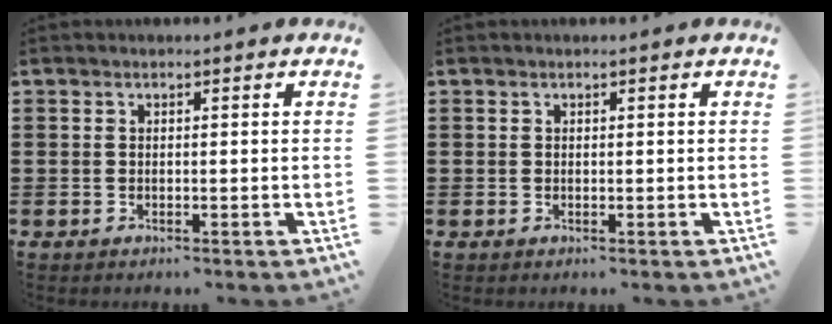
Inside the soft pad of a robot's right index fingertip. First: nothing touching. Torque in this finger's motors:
{"motor_torque": [-0.22, 0.34, -0.06, 0.01]}